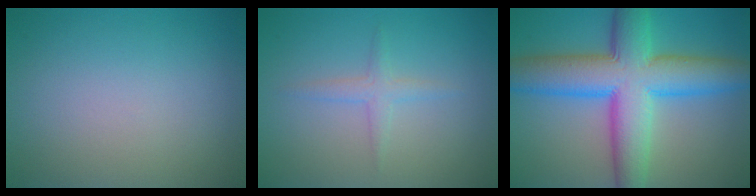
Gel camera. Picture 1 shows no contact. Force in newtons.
{"total": 1.5, "press": 1.5, "slide": 0.0}
{"total": 11.0, "press": 11.0, "slide": 0.3}